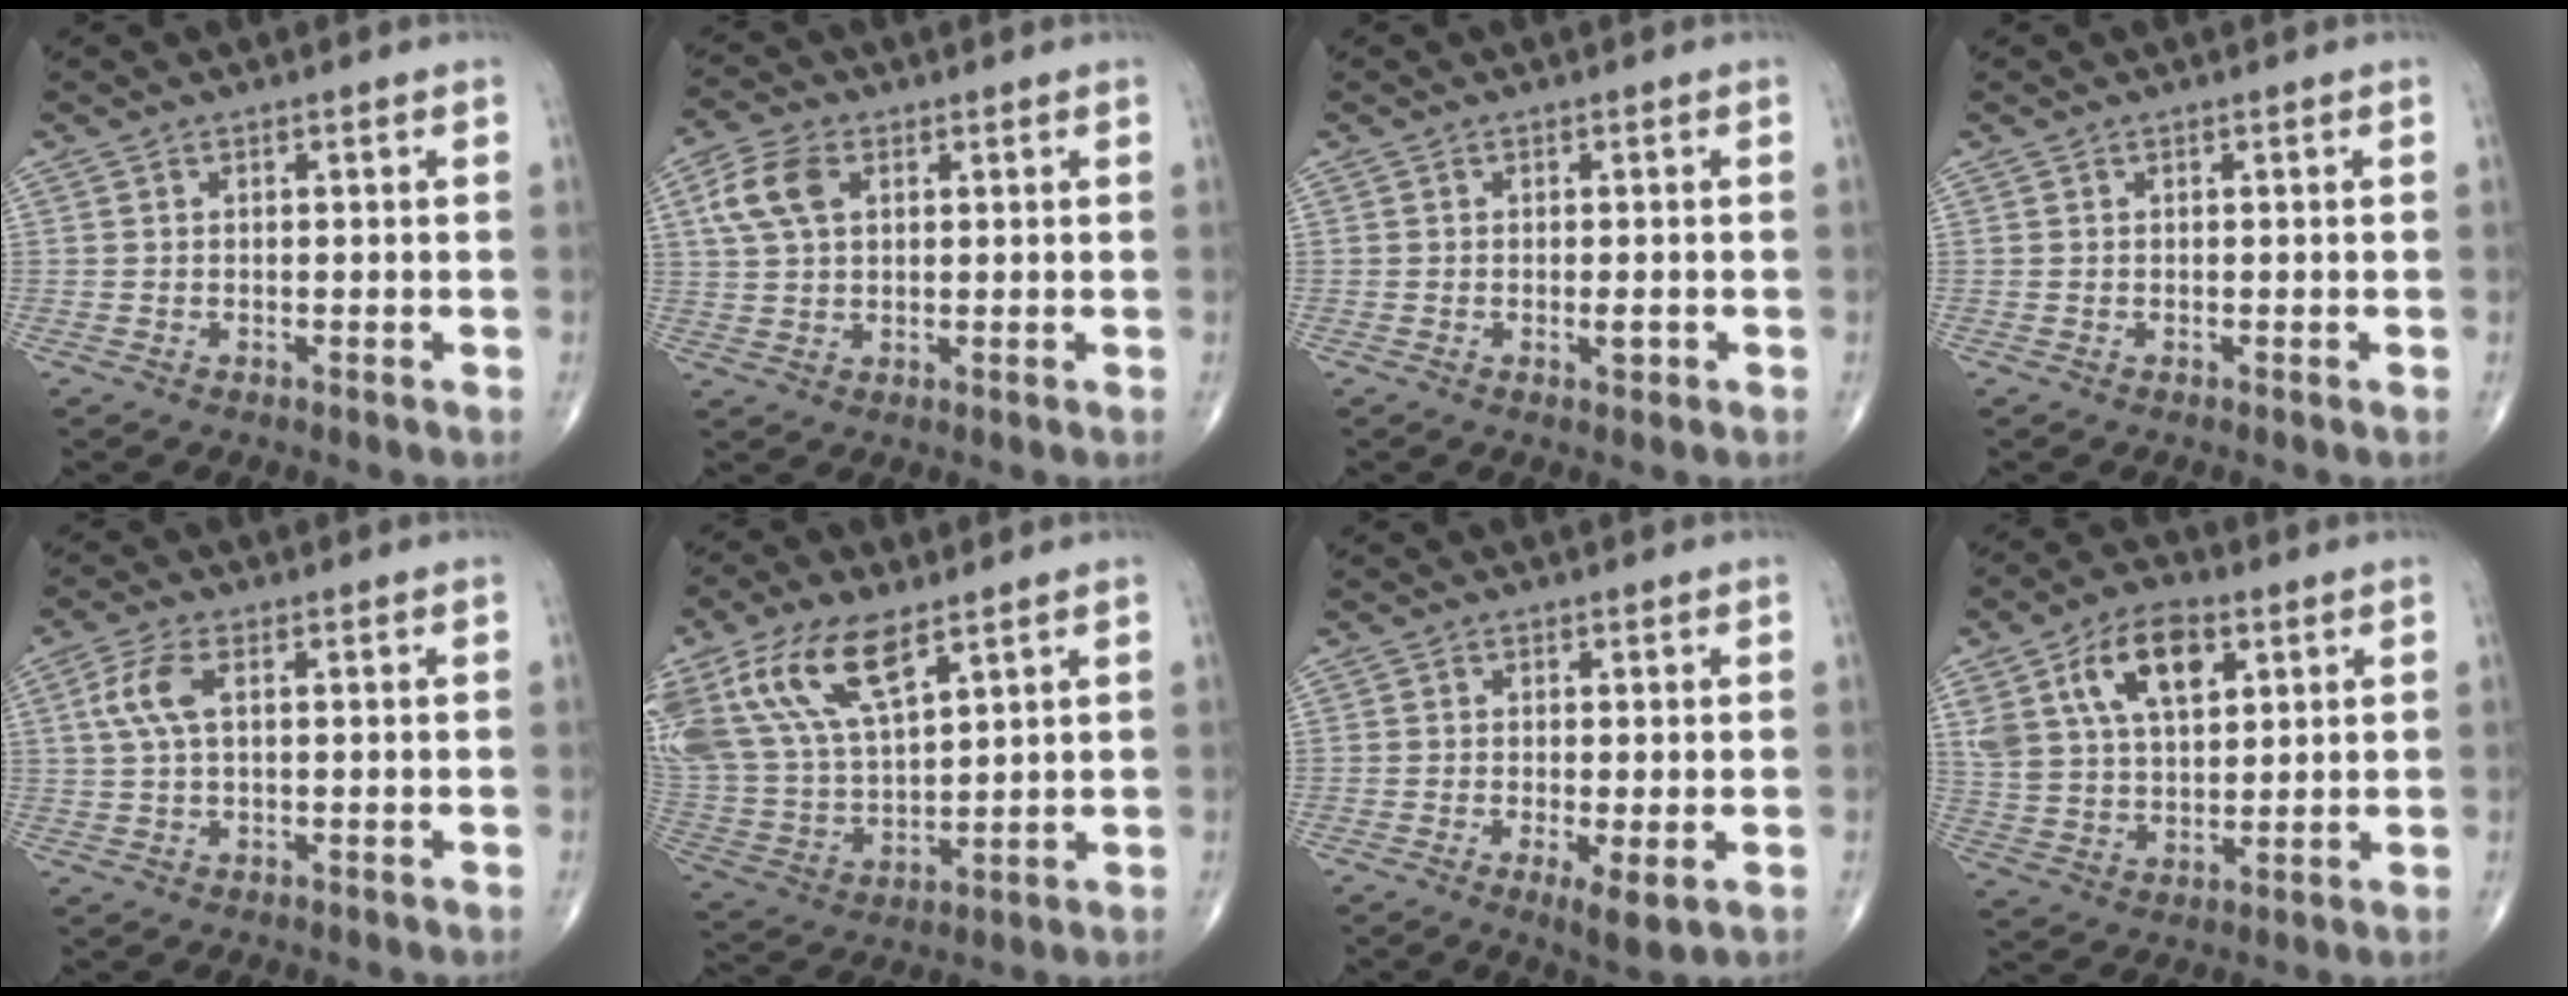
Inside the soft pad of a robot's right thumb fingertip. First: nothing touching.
{"total": 7.5, "force": [2.4, 4.6, 5.4], "torque": [-0.112, 0.008, 0.047]}
{"total": 1.7, "force": [-0.5, 0.6, 1.5], "torque": [-0.019, -0.001, -0.008]}
{"total": 0.0}
{"total": 5.3, "force": [1.3, 2.3, 4.7], "torque": [-0.119, 0.013, 0.025]}
{"total": 19.2, "force": [10.1, 8.7, 13.8], "torque": [-0.291, -0.021, 0.204]}
{"total": 4.3, "force": [-1.2, 1.1, 4.0], "torque": [-0.070, -0.014, -0.022]}
{"total": 14.3, "force": [6.0, 8.1, 10.1], "torque": [-0.165, -0.010, 0.113]}